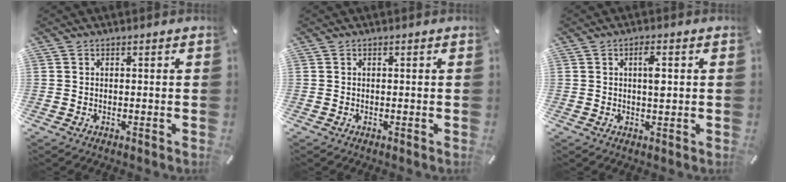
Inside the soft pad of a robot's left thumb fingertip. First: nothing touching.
{"total": 0.0}
{"total": 4.0, "force": [0.8, 1.3, 3.7], "torque": [-0.060, 0.000, 0.007]}